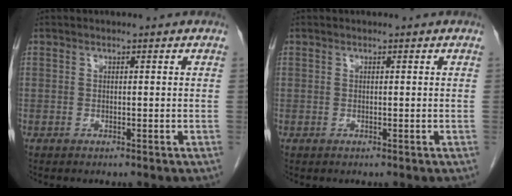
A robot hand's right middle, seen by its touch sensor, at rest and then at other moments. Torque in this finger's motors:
{"motor_torque": [-0.05, 0.07, 0.00, 0.00]}